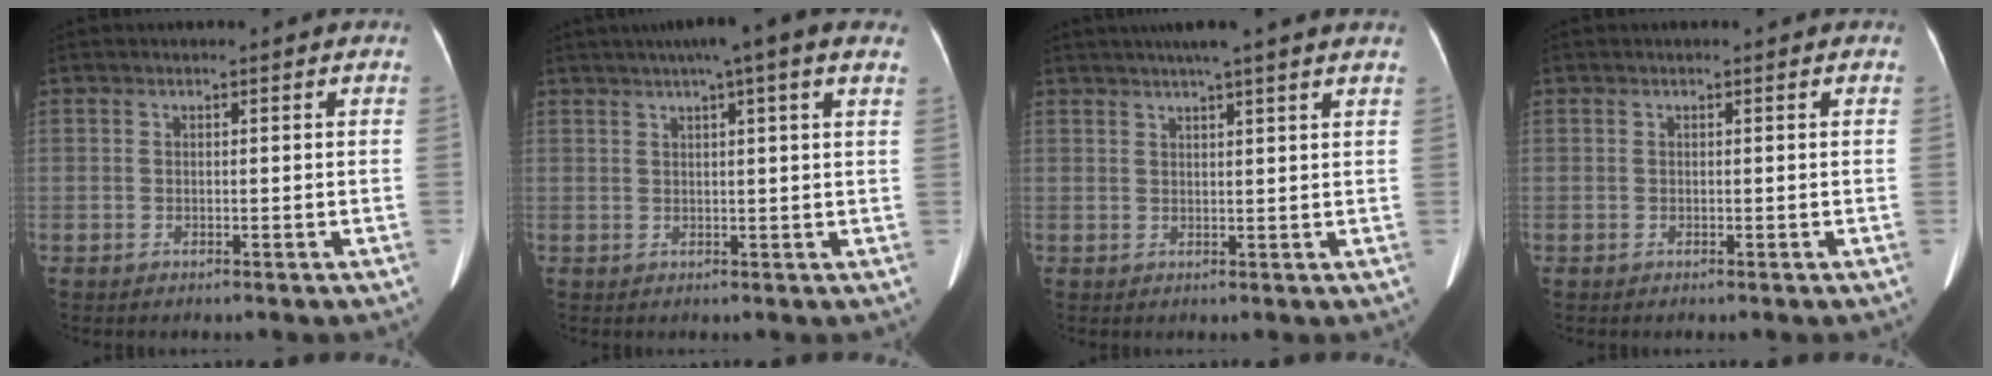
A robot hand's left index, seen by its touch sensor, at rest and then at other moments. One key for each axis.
{"total": 9.7, "fx": 6.4, "fy": 0.3, "fz": 7.2, "tx": -0.106, "ty": 0.038, "tz": 0.077}
{"total": 8.0, "fx": 6.5, "fy": -0.7, "fz": 4.6, "tx": -0.069, "ty": 0.027, "tz": 0.080}
{"total": 0.0}